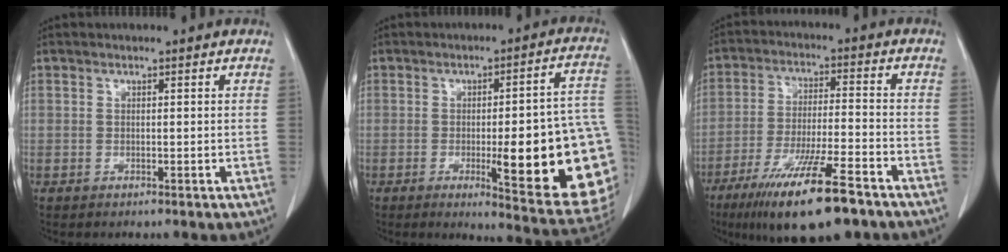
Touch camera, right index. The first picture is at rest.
{"total": 21.6, "force": [-4.1, 3.0, 21.0], "torque": [-0.178, 0.006, -0.040]}
{"total": 15.7, "force": [-10.4, 2.2, 11.6], "torque": [-0.203, -0.035, -0.177]}